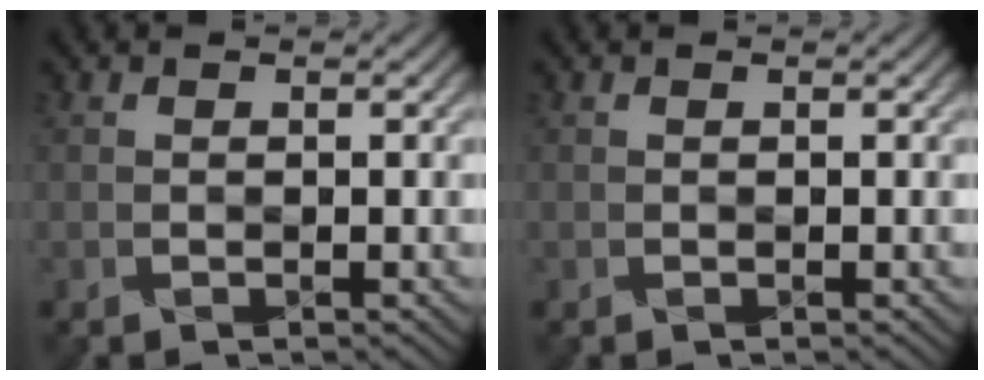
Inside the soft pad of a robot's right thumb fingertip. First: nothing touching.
{"total": 0.0}